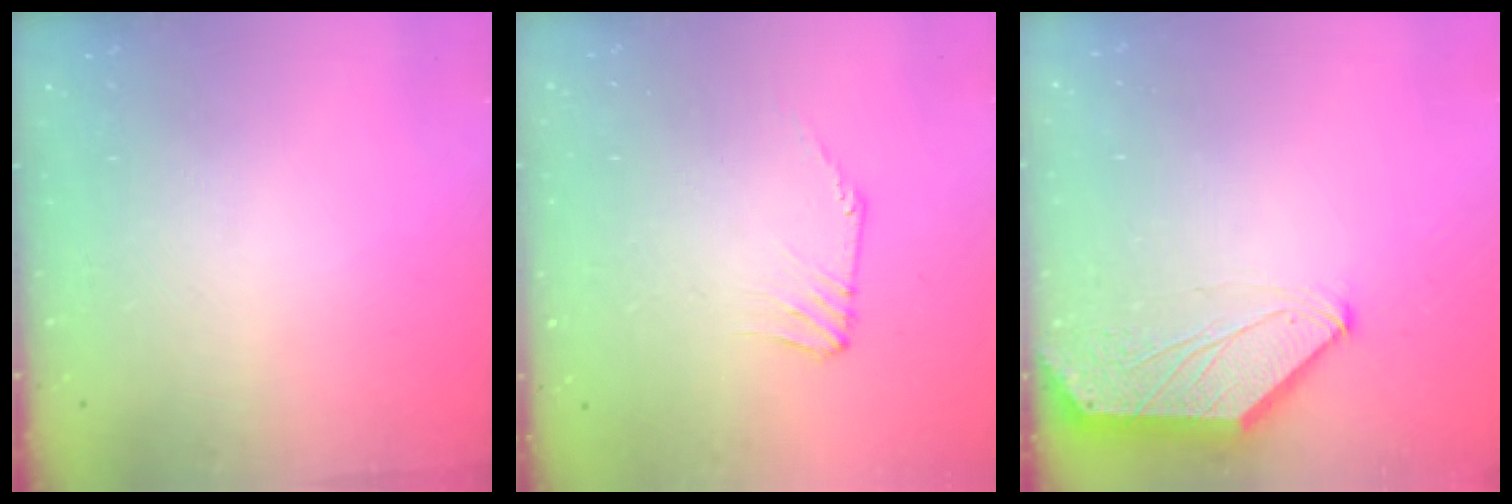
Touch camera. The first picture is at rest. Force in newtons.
{"total": 1.3, "press": 1.2, "slide": 0.2}
{"total": 0.5, "press": 0.5, "slide": 0.3}